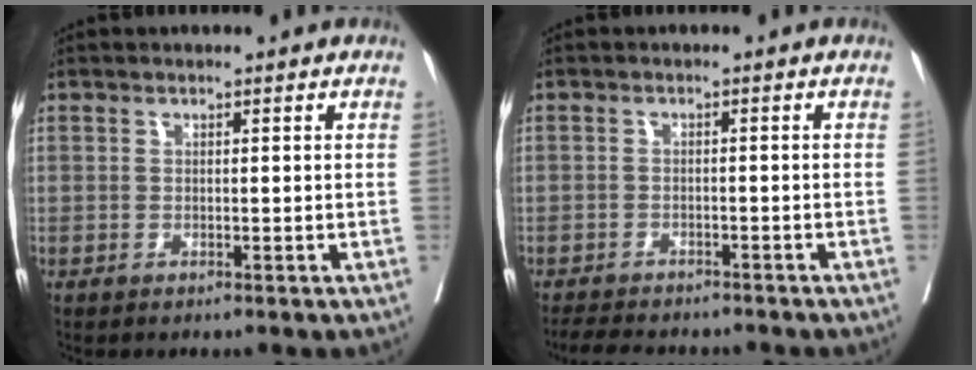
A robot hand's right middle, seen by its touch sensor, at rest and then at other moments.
{"total": 8.0, "force": [-7.2, 1.9, 2.8], "torque": [-0.041, -0.008, -0.102]}